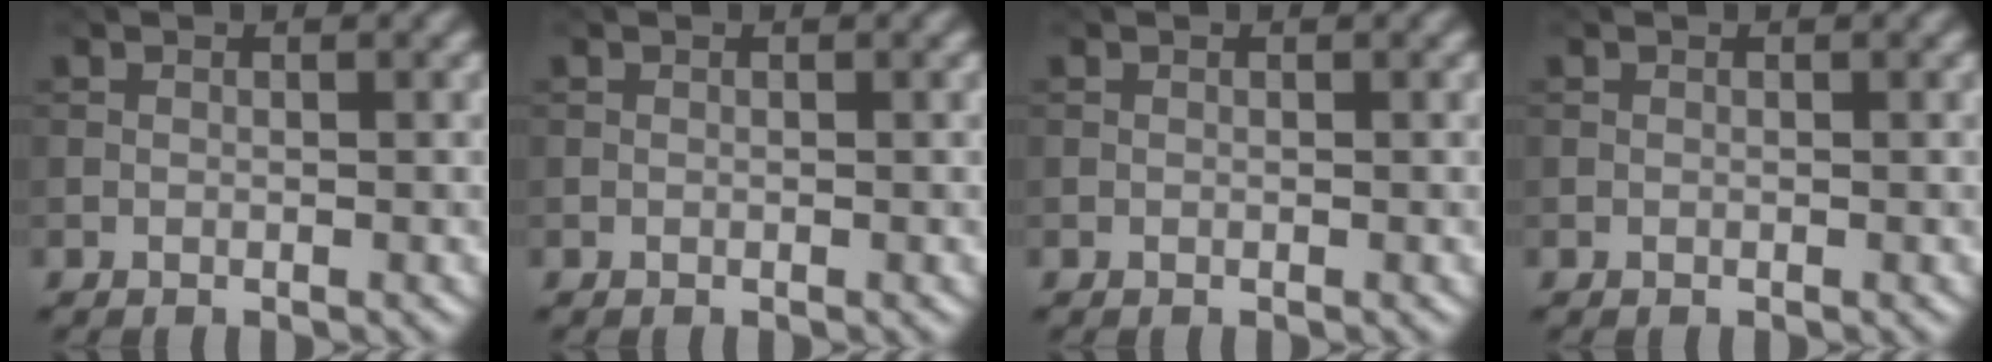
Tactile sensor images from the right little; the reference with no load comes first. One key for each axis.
{"total": 0.0}
{"total": 0.0}
{"total": 0.0}